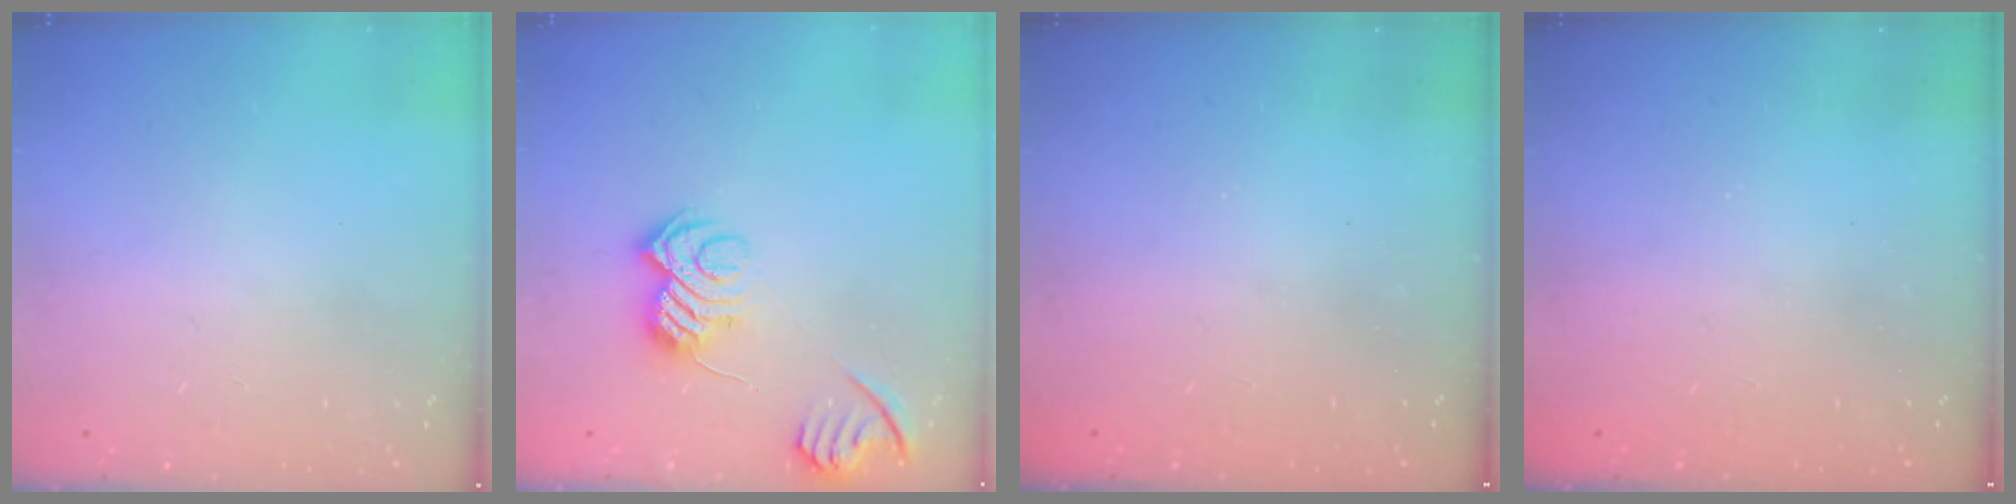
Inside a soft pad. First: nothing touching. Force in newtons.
{"total": 12.3, "press": 12.2, "slide": 1.0}
{"total": 2.3, "press": 2.2, "slide": 0.7}
{"total": 2.3, "press": 2.2, "slide": 0.7}